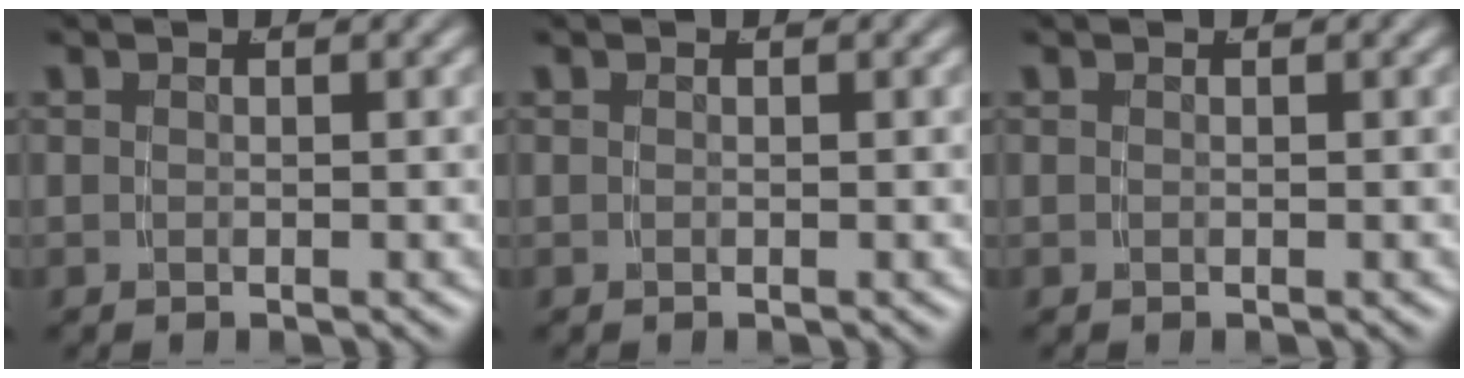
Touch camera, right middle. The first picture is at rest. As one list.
[{"total": 0.0}, {"total": 0.0}]